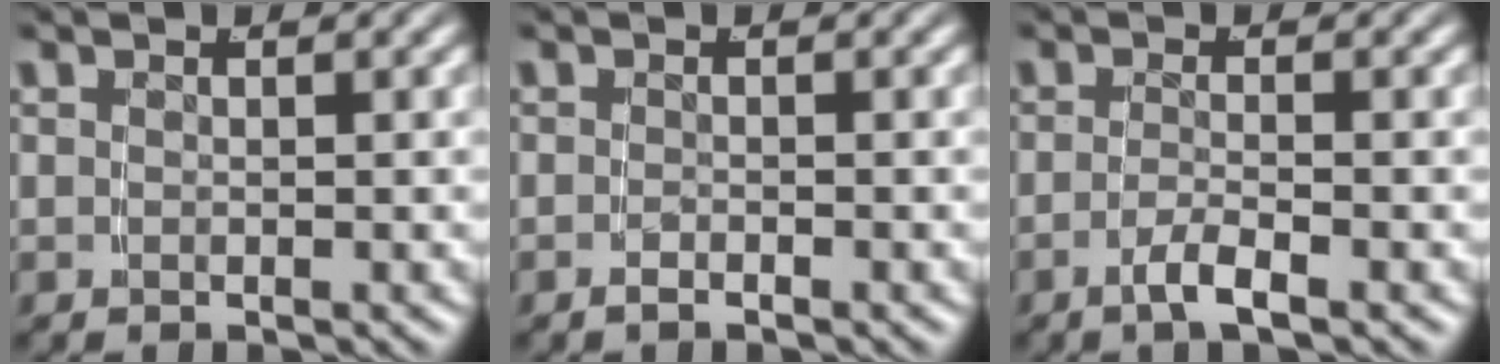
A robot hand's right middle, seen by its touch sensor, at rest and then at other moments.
{"total": 0.9, "force": [-0.9, -0.2, 0.2], "torque": [-0.008, -0.001, -0.016]}
{"total": 2.2, "force": [-1.7, -0.2, 1.5], "torque": [-0.034, -0.007, -0.030]}